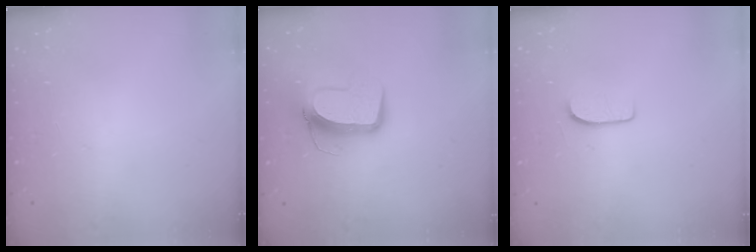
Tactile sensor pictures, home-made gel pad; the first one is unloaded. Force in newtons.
{"total": 10.7, "press": 10.6, "slide": 1.1}
{"total": 6.3, "press": 6.3, "slide": 0.7}